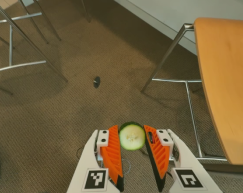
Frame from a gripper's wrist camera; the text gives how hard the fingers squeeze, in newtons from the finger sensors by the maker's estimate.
{"total": 8.0, "left": 7.5, "right": 8.4}